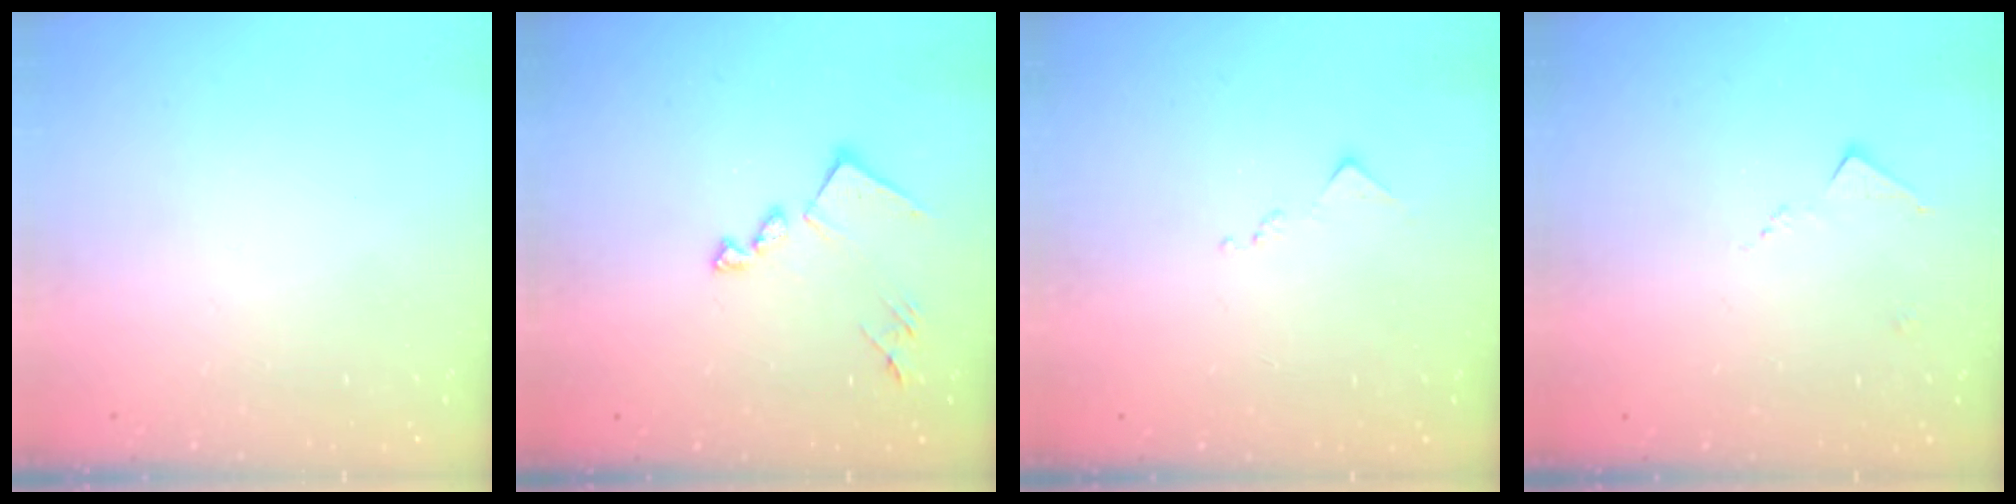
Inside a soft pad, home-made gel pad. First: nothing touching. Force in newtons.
{"total": 14.1, "press": 14.0, "slide": 0.5}
{"total": 6.6, "press": 6.6, "slide": 0.7}
{"total": 6.1, "press": 6.0, "slide": 0.8}